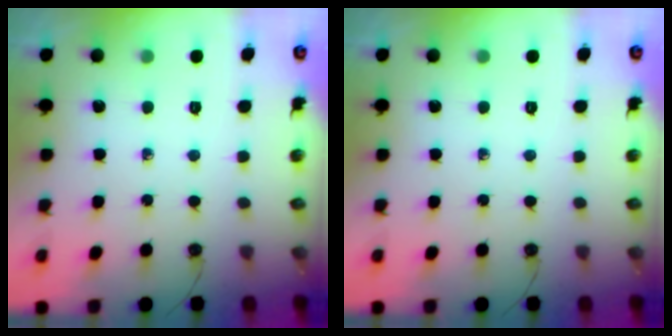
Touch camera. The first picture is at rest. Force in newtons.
{"total": 0.0}